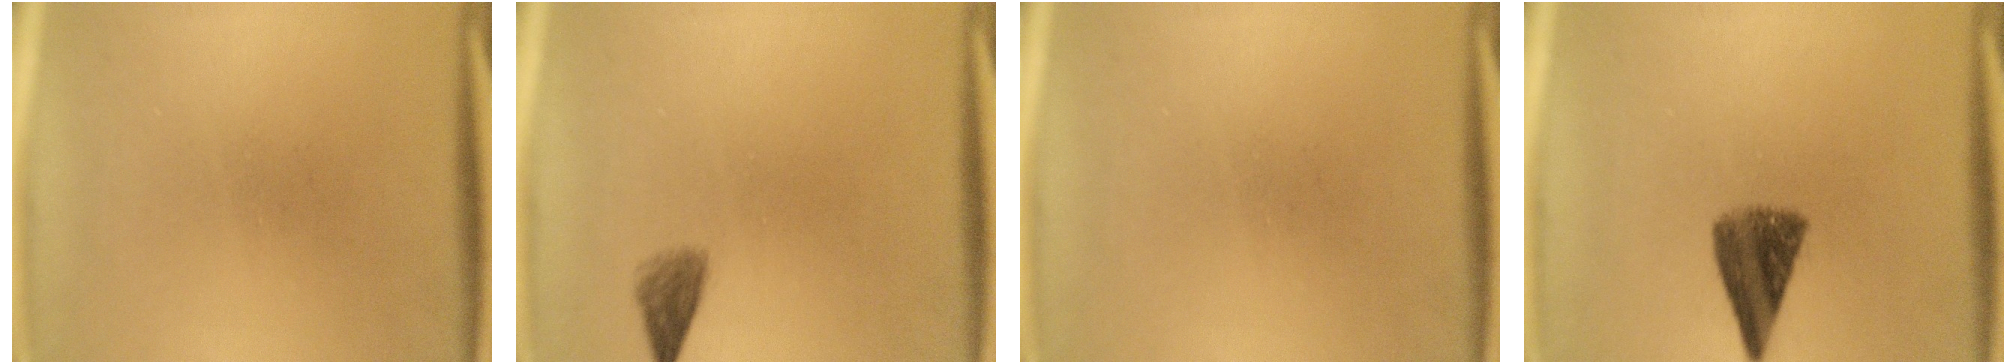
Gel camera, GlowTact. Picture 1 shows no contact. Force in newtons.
{"total": 2.0}
{"total": 0.0}
{"total": 7.3}